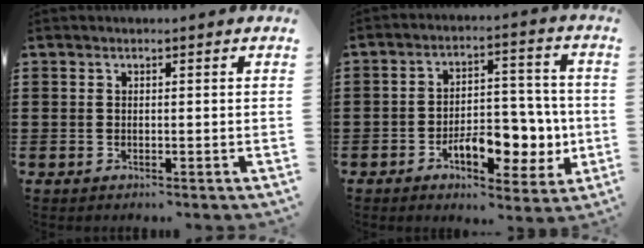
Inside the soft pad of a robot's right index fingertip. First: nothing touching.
{"total": 9.1, "force": [-3.0, 5.2, 6.9], "torque": [-0.095, 0.007, -0.052]}